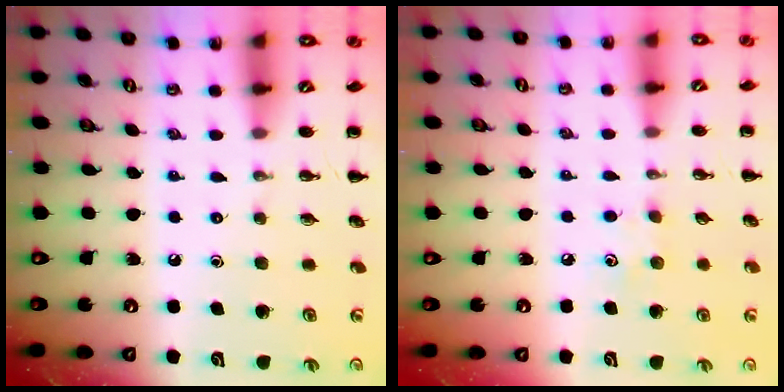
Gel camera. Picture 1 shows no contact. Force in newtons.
{"total": 6.3, "press": 6.1, "slide": 1.8}